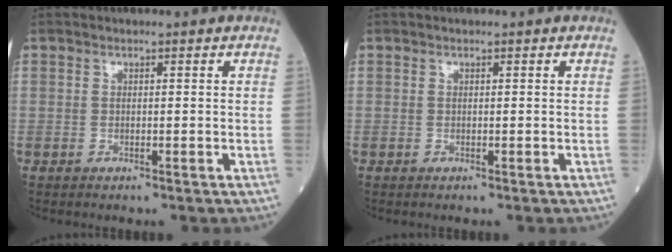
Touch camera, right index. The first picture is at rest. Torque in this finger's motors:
{"motor_torque": [0.00, 0.00, 0.00, -0.01]}